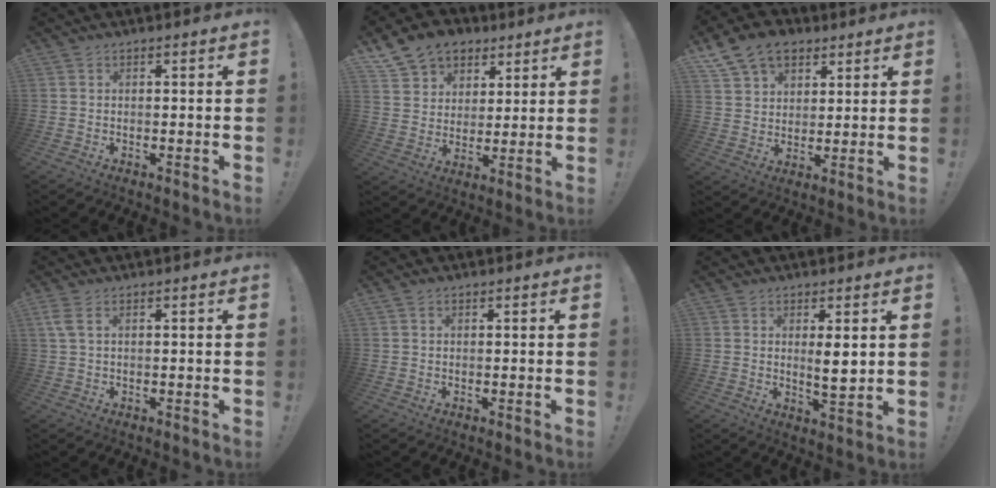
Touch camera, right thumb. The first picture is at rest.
{"total": 13.2, "force": [7.8, 9.7, 4.3], "torque": [-0.072, -0.041, 0.154]}
{"total": 11.9, "force": [7.1, 8.3, 4.7], "torque": [-0.083, -0.031, 0.140]}
{"total": 2.9, "force": [1.2, 0.9, 2.4], "torque": [-0.050, 0.001, 0.023]}
{"total": 0.6, "force": [0.4, 0.4, 0.2], "torque": [-0.002, 0.000, 0.007]}
{"total": 5.1, "force": [1.5, 0.8, 4.8], "torque": [-0.063, -0.021, 0.020]}